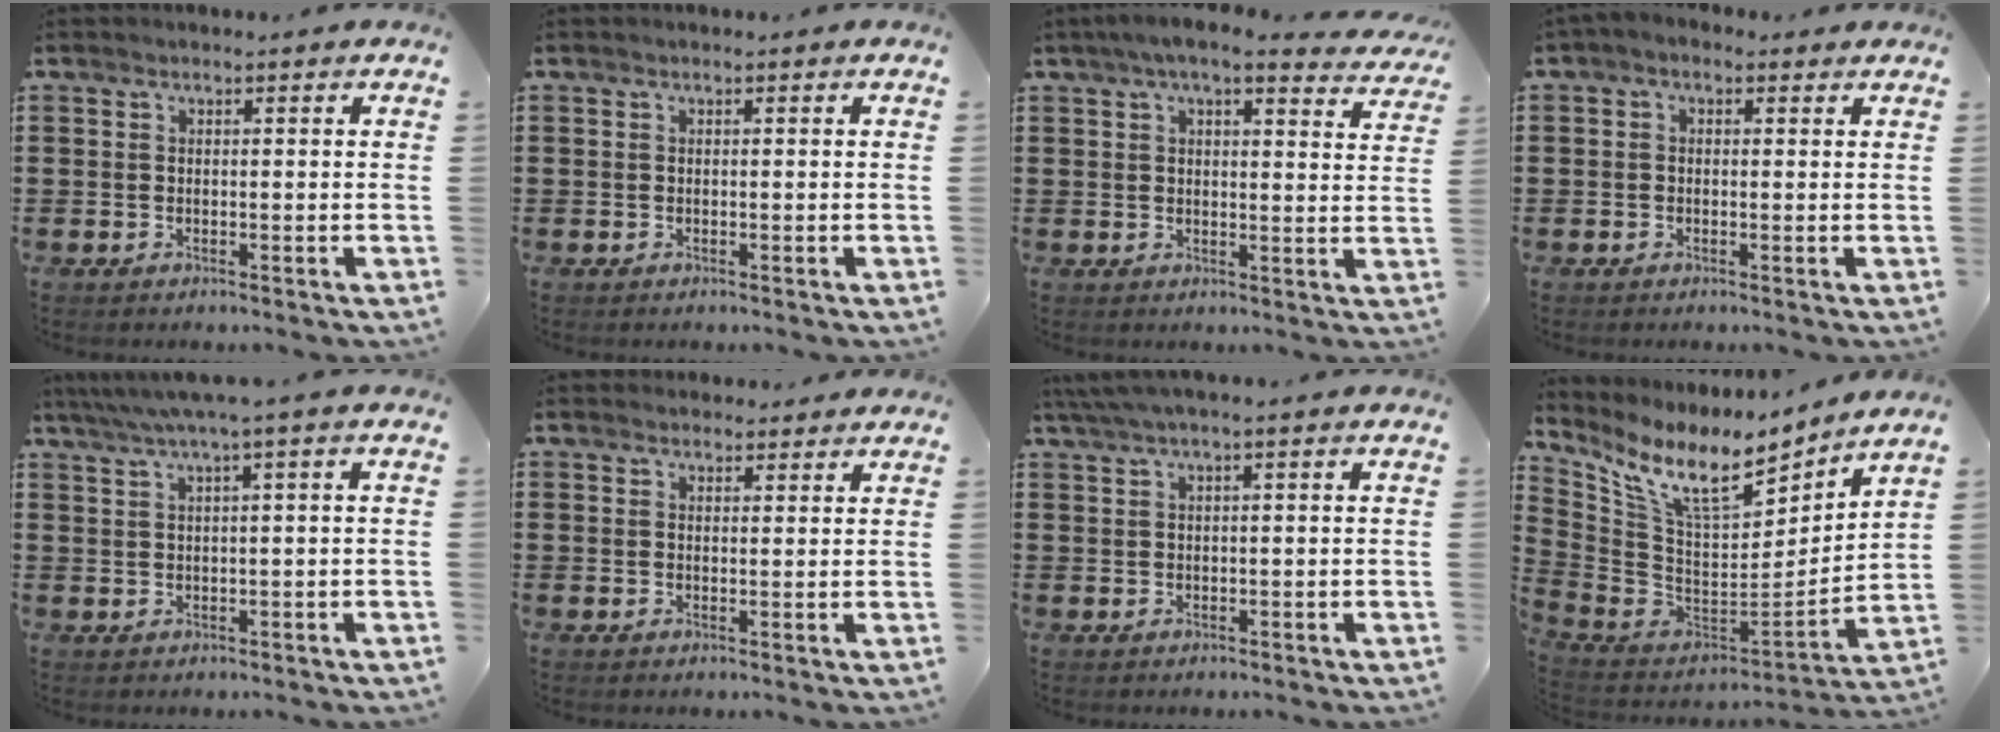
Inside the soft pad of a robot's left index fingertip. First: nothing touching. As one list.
[{"total": 0.0}, {"total": 5.7, "force": [4.7, 1.1, 3.0], "torque": [-0.072, -0.006, 0.085]}, {"total": 1.3, "force": [-0.3, 1.2, 0.6], "torque": [-0.021, 0.003, -0.009]}, {"total": 2.9, "force": [0.8, -0.4, 2.7], "torque": [-0.050, -0.005, 0.011]}, {"total": 1.9, "force": [1.8, 0.6, 0.1], "torque": [0.002, -0.001, 0.034]}, {"total": 1.8, "force": [0.4, 0.0, 1.8], "torque": [-0.037, -0.005, 0.005]}, {"total": 11.2, "force": [7.8, 3.0, 7.5], "torque": [-0.168, -0.054, 0.134]}]